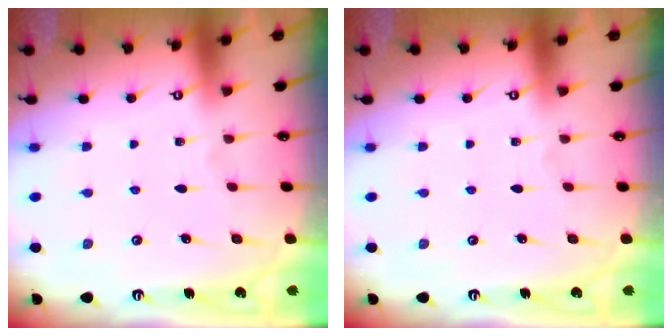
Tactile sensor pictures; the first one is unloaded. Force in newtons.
{"total": 0.0}